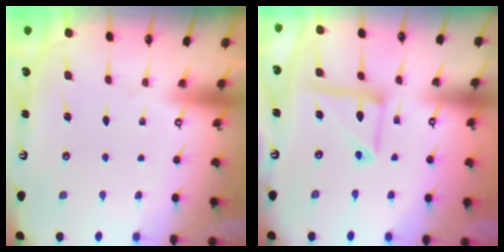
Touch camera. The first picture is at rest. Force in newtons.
{"total": 12.3, "press": 12.2, "slide": 1.3}